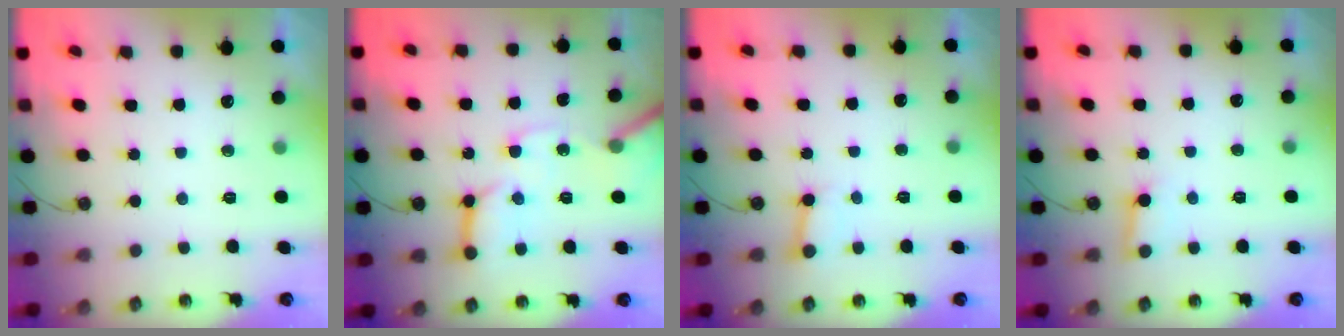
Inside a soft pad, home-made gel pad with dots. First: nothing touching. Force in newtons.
{"total": 14.6, "press": 14.5, "slide": 1.9}
{"total": 2.8, "press": 2.8, "slide": 0.5}
{"total": 4.1, "press": 4.1, "slide": 0.6}